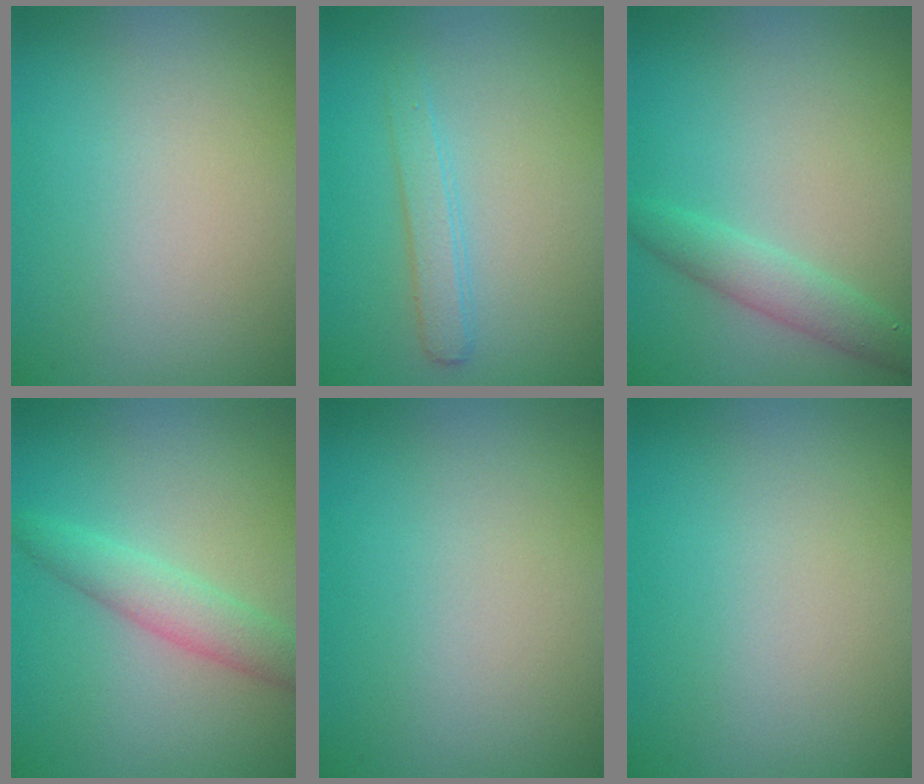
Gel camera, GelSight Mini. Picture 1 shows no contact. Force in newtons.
{"total": 1.7, "press": 1.7, "slide": 0.1}
{"total": 2.3, "press": 2.3, "slide": 0.0}
{"total": 2.8, "press": 2.8, "slide": 0.2}
{"total": 0.0}
{"total": 0.0}